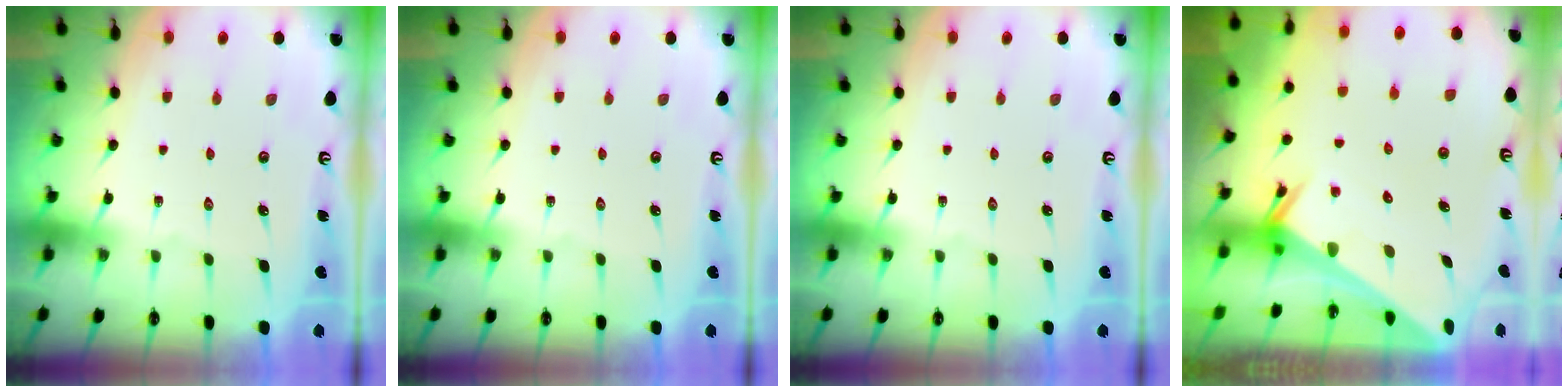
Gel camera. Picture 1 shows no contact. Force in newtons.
{"total": 0.0}
{"total": 0.0}
{"total": 2.4, "press": 2.4, "slide": 0.2}